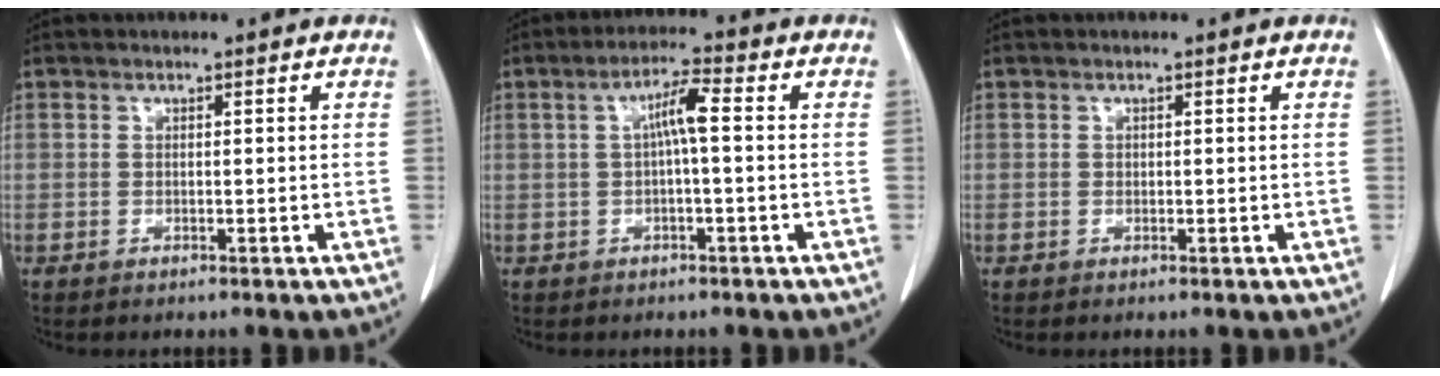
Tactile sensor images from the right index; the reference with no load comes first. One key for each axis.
{"total": 4.4, "fx": 0.4, "fy": 0.3, "fz": 4.4, "tx": -0.080, "ty": 0.015, "tz": 0.006}
{"total": 0.0}